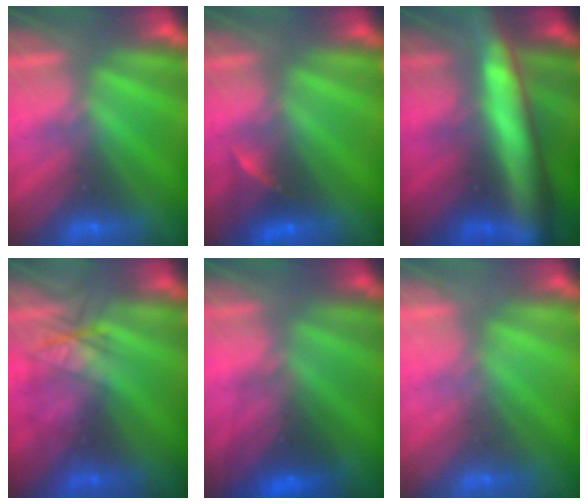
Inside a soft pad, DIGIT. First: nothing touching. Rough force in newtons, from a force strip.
{"total": 2.2}
{"total": 6.3}
{"total": 2.1}
{"total": 2.2}
{"total": 2.1}